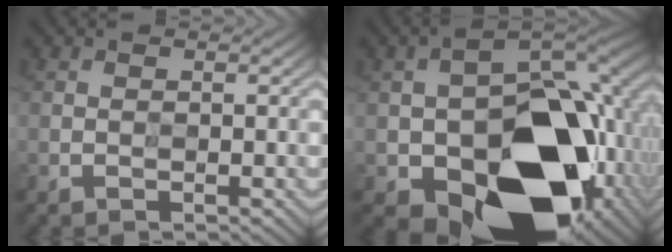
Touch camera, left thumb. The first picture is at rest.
{"total": 18.9, "force": [-5.8, 12.1, 13.3], "torque": [-0.209, -0.028, -0.073]}